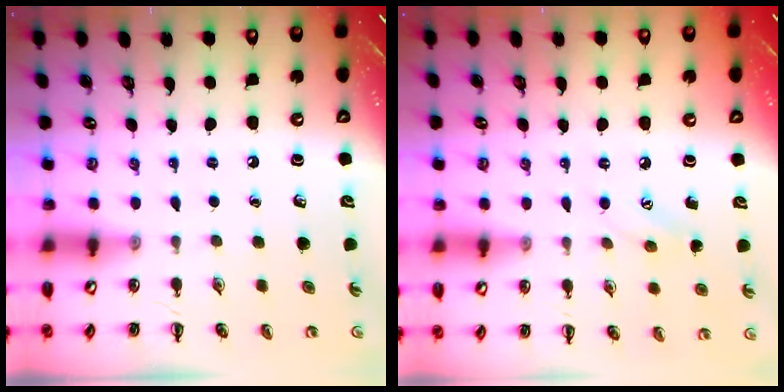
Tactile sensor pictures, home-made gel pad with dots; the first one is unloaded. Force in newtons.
{"total": 5.6, "press": 5.4, "slide": 1.5}